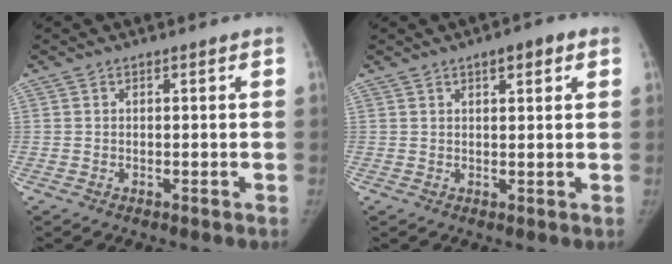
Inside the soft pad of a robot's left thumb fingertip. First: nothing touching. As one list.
[{"total": 4.0, "force": [2.1, 1.4, 3.1], "torque": [-0.032, -0.002, 0.026]}]